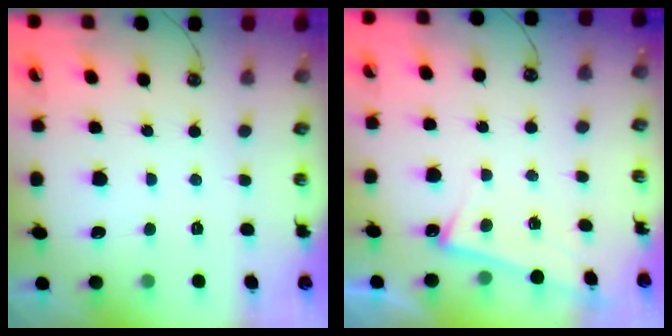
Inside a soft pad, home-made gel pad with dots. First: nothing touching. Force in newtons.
{"total": 6.3, "press": 6.3, "slide": 0.2}